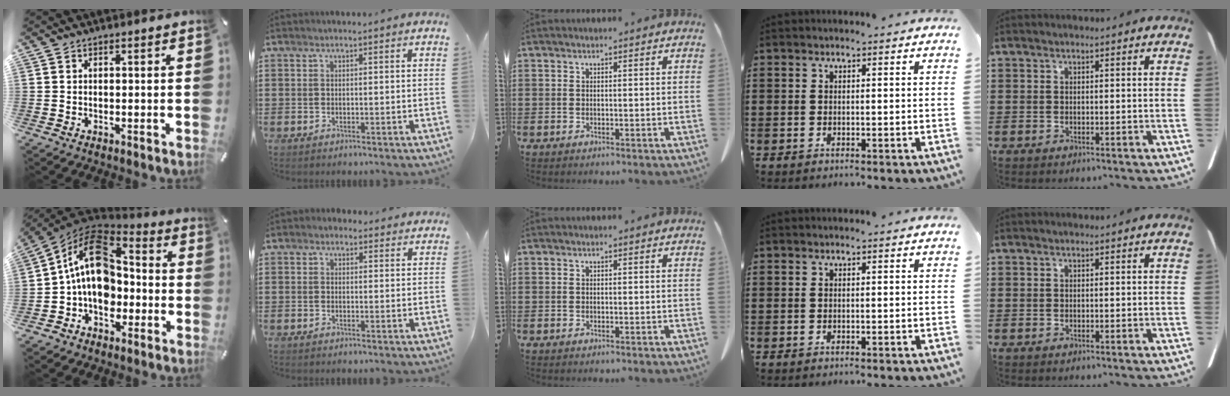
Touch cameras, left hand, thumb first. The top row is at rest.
{"thumb": {"total": 15.2, "force": [-0.8, 11.6, 9.9], "torque": [-0.183, 0.010, -0.014]}, "index": {"total": 1.5, "force": [1.1, 1.0, 0.2], "torque": [0.001, 0.005, 0.018]}}